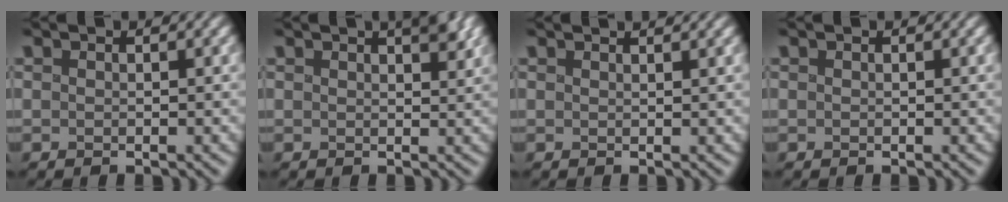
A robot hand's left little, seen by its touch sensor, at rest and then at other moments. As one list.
[{"total": 2.7, "force": [1.8, 1.0, 1.9], "torque": [-0.018, 0.005, 0.027]}, {"total": 1.6, "force": [1.5, 0.2, 0.5], "torque": [0.001, 0.006, 0.014]}, {"total": 0.0}]